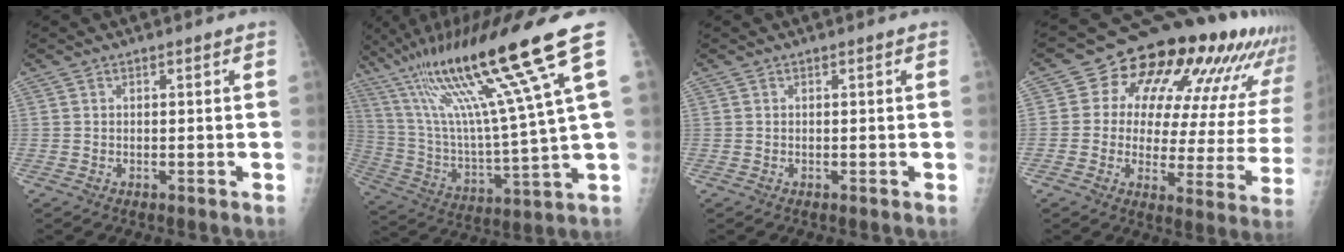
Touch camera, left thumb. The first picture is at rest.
{"total": 24.6, "force": [13.3, 0.4, 20.7], "torque": [-0.368, -0.033, 0.229]}
{"total": 0.0}
{"total": 22.4, "force": [11.5, 11.0, 15.9], "torque": [-0.178, -0.021, 0.141]}